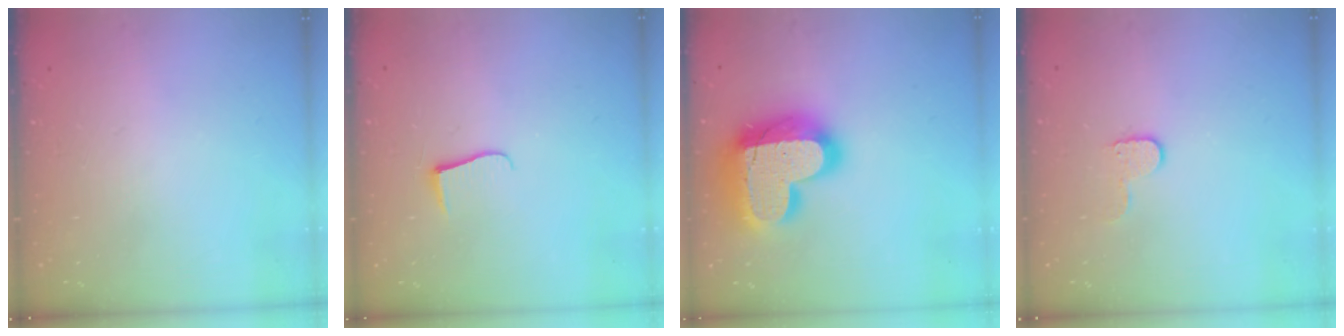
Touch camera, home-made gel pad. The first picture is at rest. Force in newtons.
{"total": 5.1, "press": 5.0, "slide": 0.6}
{"total": 26.7, "press": 26.6, "slide": 1.8}
{"total": 5.1, "press": 5.0, "slide": 0.5}